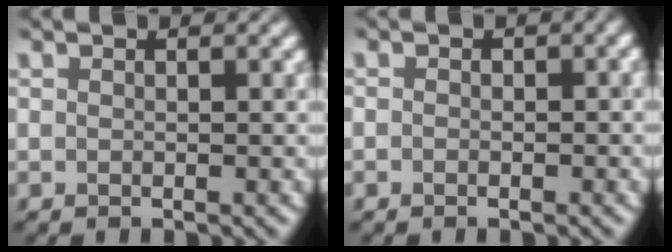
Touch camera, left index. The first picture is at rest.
{"total": 1.3, "force": [-0.4, 0.9, 0.8], "torque": [-0.008, -0.003, -0.007]}